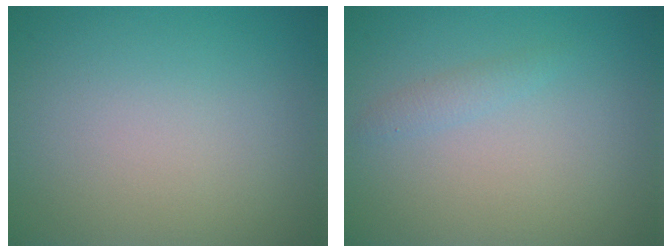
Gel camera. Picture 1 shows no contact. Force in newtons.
{"total": 1.0, "press": 1.0, "slide": 0.0}